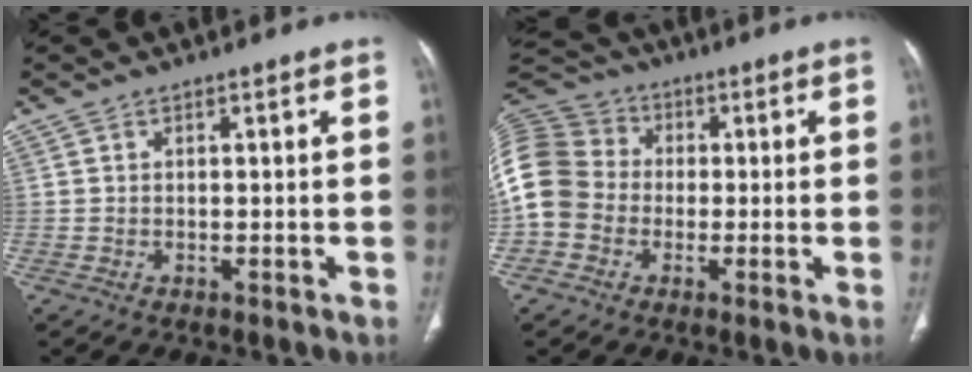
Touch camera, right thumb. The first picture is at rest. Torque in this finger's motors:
{"motor_torque": [0.45, 0.27, 1.65, -0.40, 0.15]}